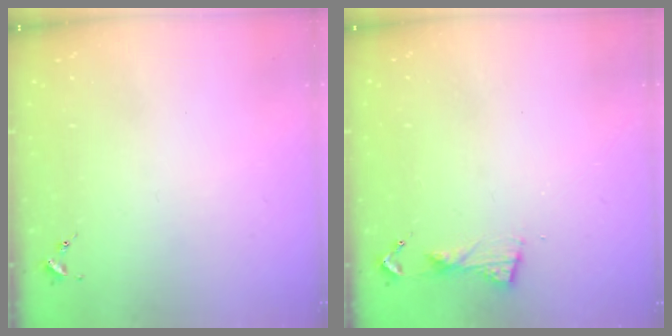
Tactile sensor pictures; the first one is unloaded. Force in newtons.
{"total": 5.3, "press": 5.3, "slide": 0.6}